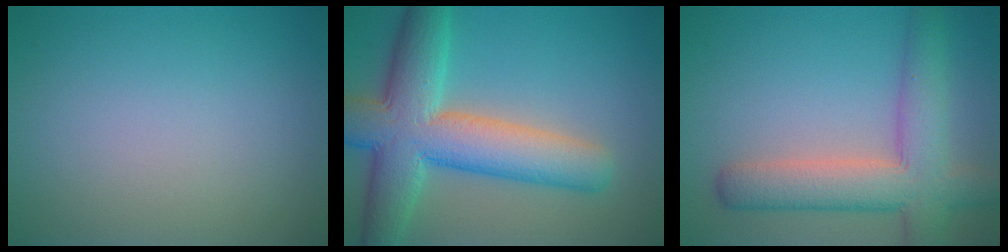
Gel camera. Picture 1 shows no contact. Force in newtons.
{"total": 10.1, "press": 10.1, "slide": 0.5}
{"total": 7.0, "press": 7.0, "slide": 0.4}